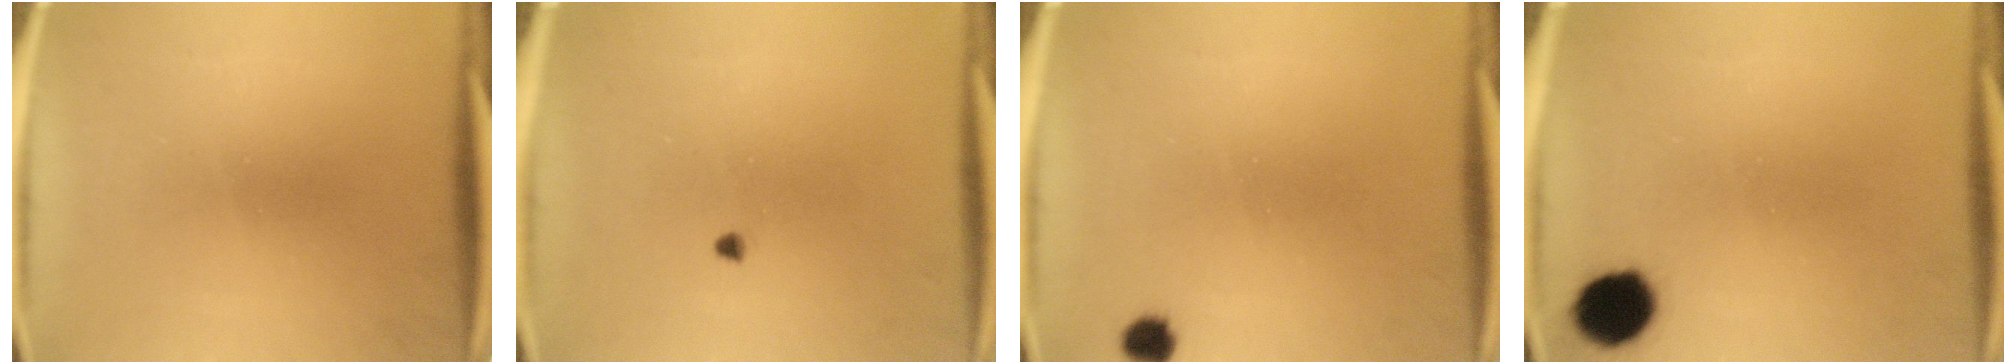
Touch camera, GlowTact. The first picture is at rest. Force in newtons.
{"total": 0.7}
{"total": 2.3}
{"total": 9.2}